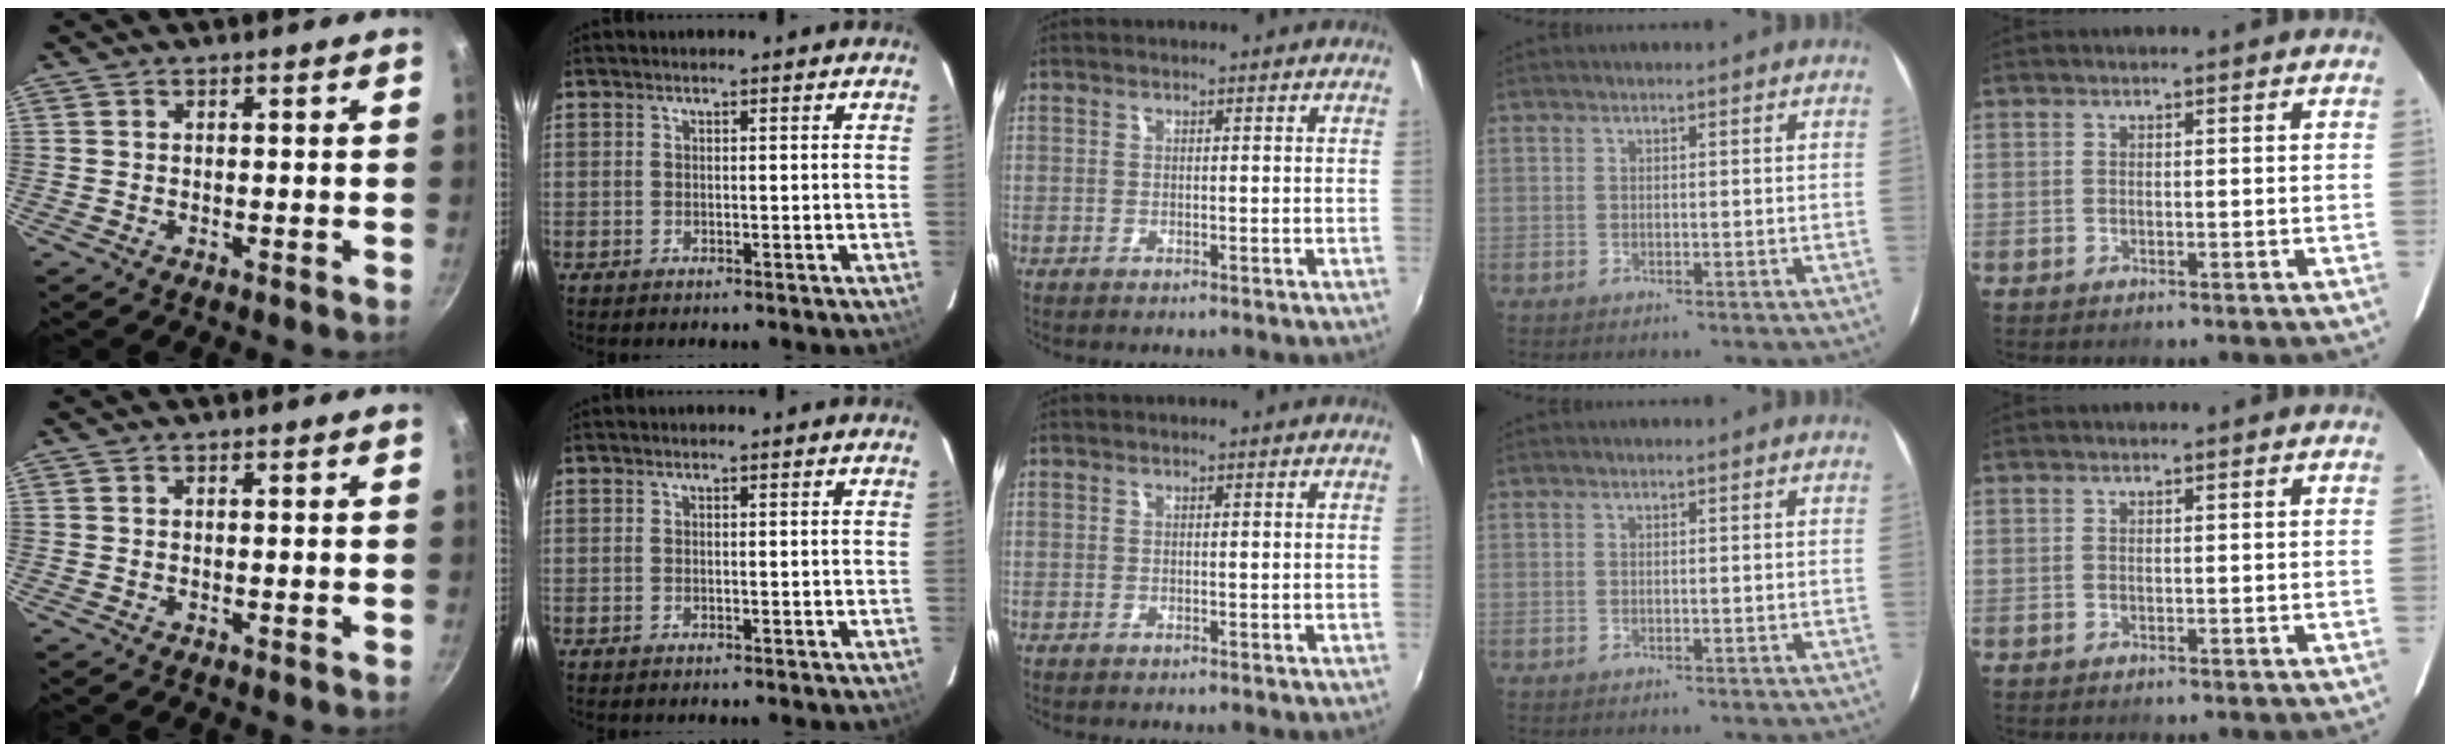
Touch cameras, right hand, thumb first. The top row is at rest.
{}